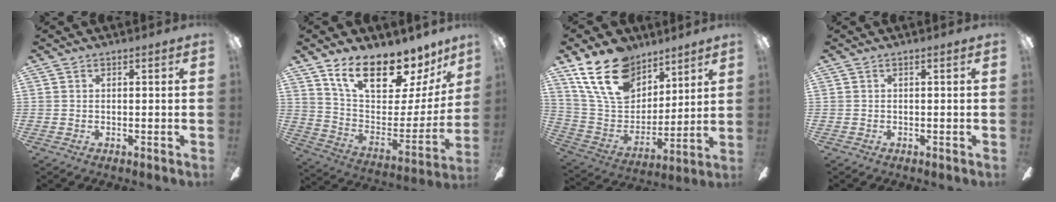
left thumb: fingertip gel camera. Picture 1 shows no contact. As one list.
[{"total": 19.5, "force": [14.8, 7.6, 10.2], "torque": [-0.171, -0.107, 0.260]}, {"total": 21.2, "force": [13.7, 12.6, 10.3], "torque": [-0.199, -0.059, 0.257]}, {"total": 0.0}]